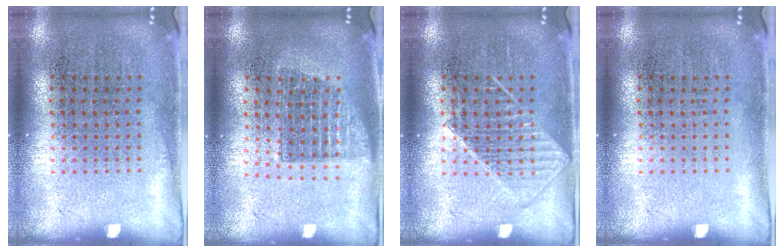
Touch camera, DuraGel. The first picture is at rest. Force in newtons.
{"total": 1.4, "press": 1.1, "slide": 0.8}
{"total": 1.7, "press": 1.7, "slide": 0.3}
{"total": 0.0}